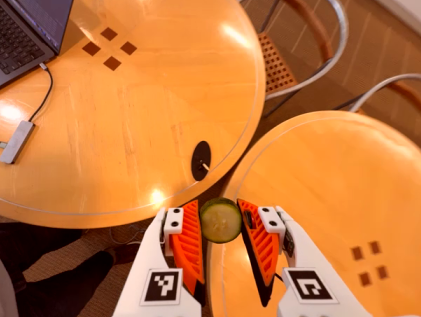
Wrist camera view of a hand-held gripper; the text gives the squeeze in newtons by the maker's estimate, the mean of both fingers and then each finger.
{"total": 7.4, "left": 7.7, "right": 7.2}